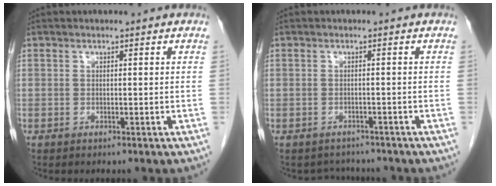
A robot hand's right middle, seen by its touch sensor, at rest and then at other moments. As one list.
[{"total": 3.1, "force": [-2.8, 1.4, -0.2], "torque": [0.001, 0.005, -0.041]}]